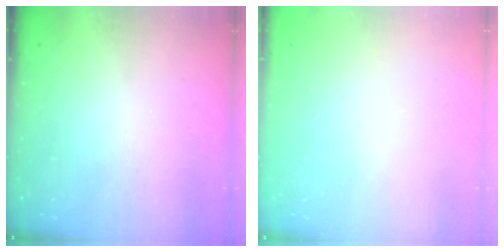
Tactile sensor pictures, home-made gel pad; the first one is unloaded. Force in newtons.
{"total": 0.0}